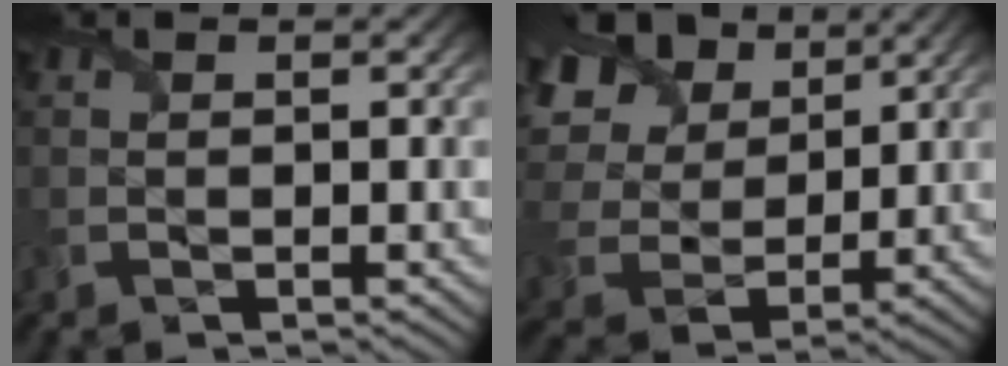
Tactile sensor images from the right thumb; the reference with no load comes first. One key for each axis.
{"total": 14.5, "fx": 6.6, "fy": 9.5, "fz": 8.7, "tx": -0.243, "ty": 0.042, "tz": 0.113}